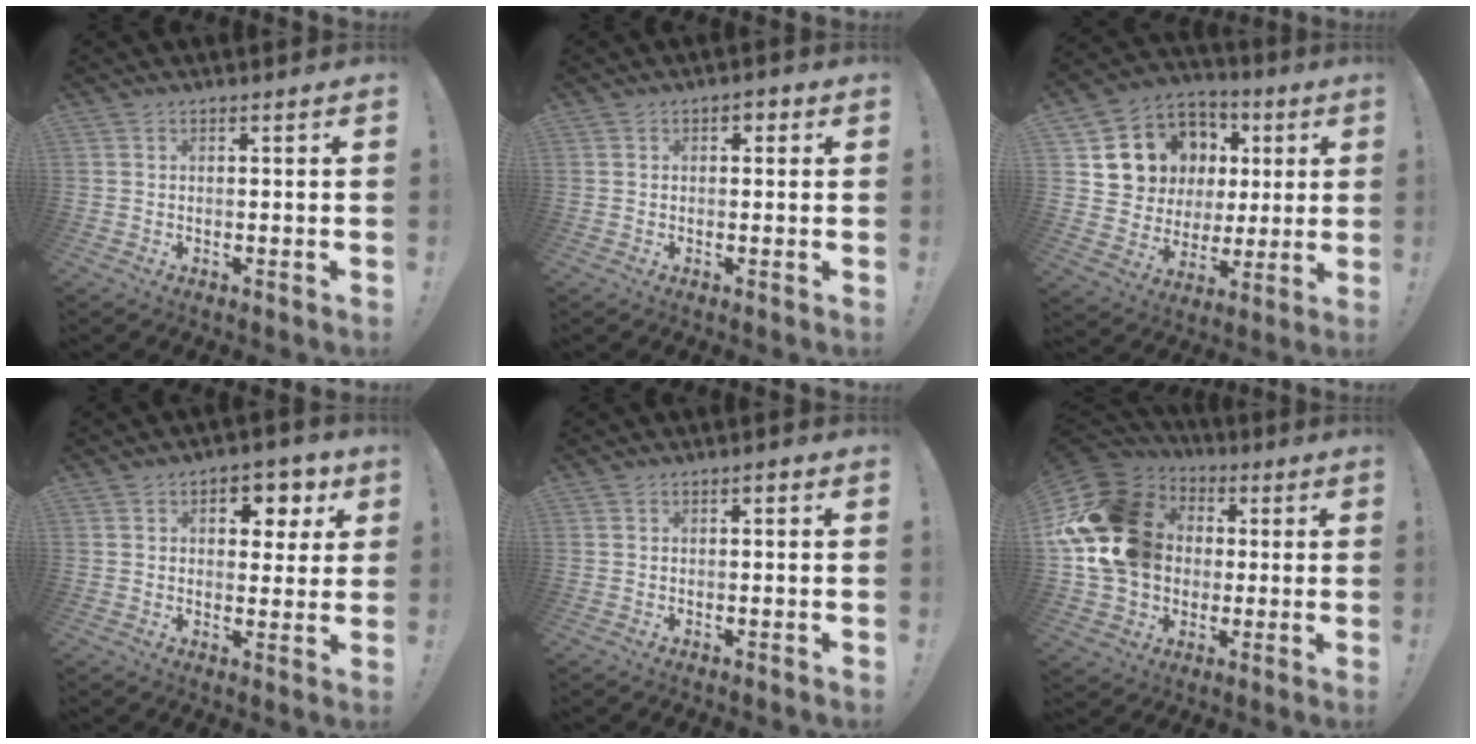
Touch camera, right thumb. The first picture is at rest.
{"total": 2.0, "force": [-0.2, 1.5, 1.3], "torque": [-0.016, 0.006, -0.007]}
{"total": 11.9, "force": [4.4, 10.6, 3.3], "torque": [-0.057, -0.032, 0.110]}
{"total": 7.4, "force": [3.1, 5.2, 4.3], "torque": [-0.041, -0.018, 0.051]}
{"total": 0.8, "force": [-0.4, 0.4, 0.5], "torque": [-0.016, 0.007, -0.008]}
{"total": 22.2, "force": [2.8, 18.6, 11.8], "torque": [-0.209, -0.007, 0.082]}